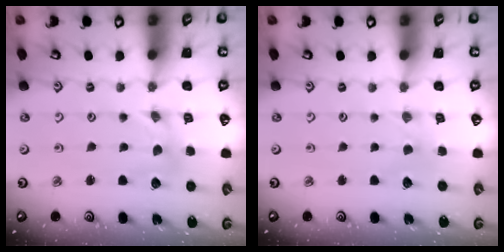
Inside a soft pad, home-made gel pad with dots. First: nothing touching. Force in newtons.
{"total": 0.0}